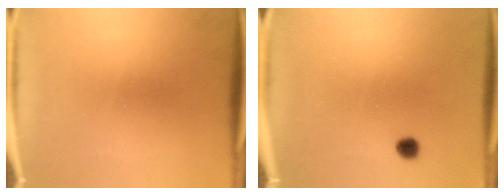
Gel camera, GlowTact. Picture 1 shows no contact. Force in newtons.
{"total": 1.8}